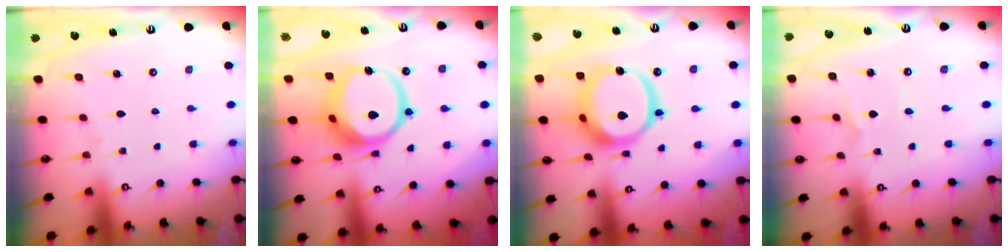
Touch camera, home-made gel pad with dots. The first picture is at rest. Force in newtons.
{"total": 15.6, "press": 15.5, "slide": 1.8}
{"total": 17.3, "press": 17.1, "slide": 2.2}
{"total": 1.1, "press": 1.1, "slide": 0.1}